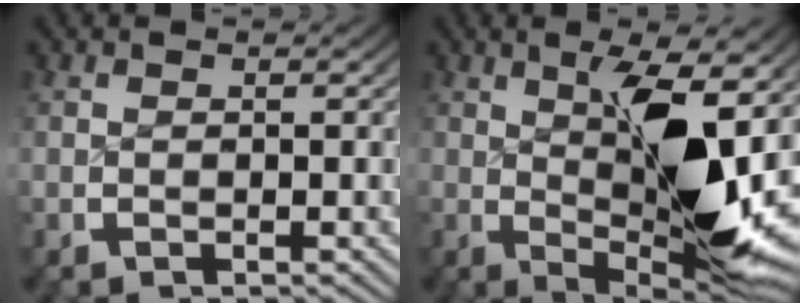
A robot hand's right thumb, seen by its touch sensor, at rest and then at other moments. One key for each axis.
{"total": 11.8, "fx": 0.1, "fy": 4.9, "fz": 10.7, "tx": -0.186, "ty": -0.025, "tz": 0.021}